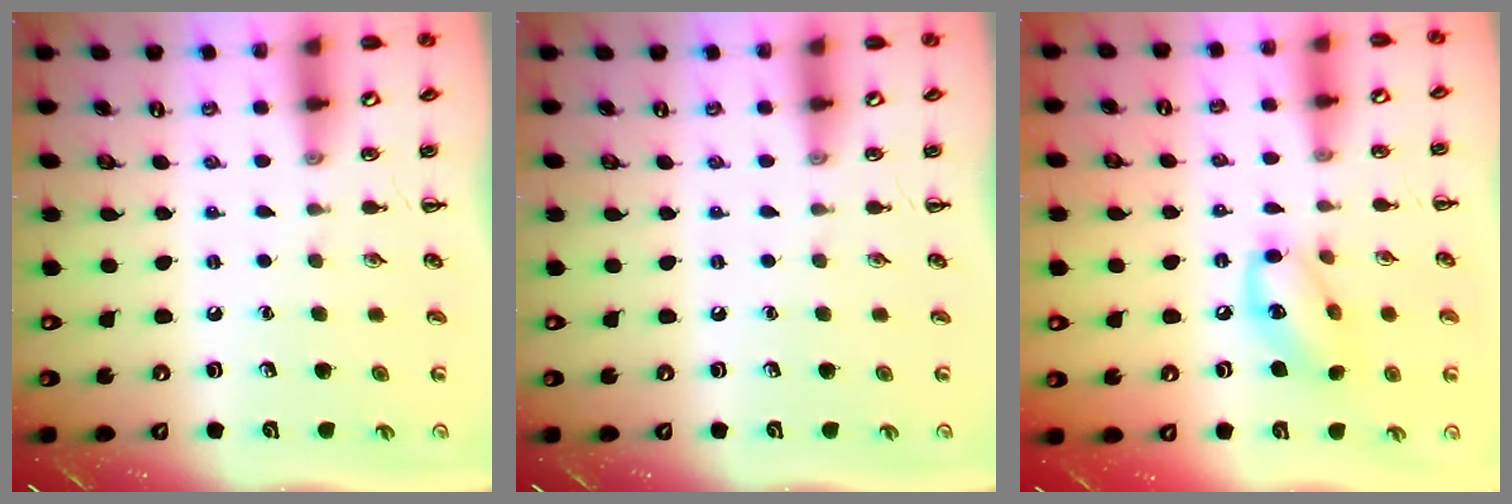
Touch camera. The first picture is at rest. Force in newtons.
{"total": 0.0}
{"total": 12.7, "press": 12.6, "slide": 1.8}